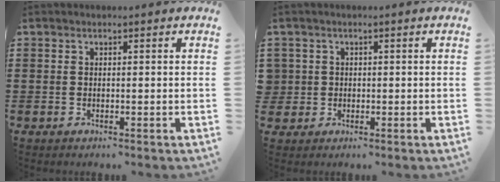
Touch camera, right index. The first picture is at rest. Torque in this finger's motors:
{"motor_torque": [0.12, 2.02, -0.09, -0.07]}